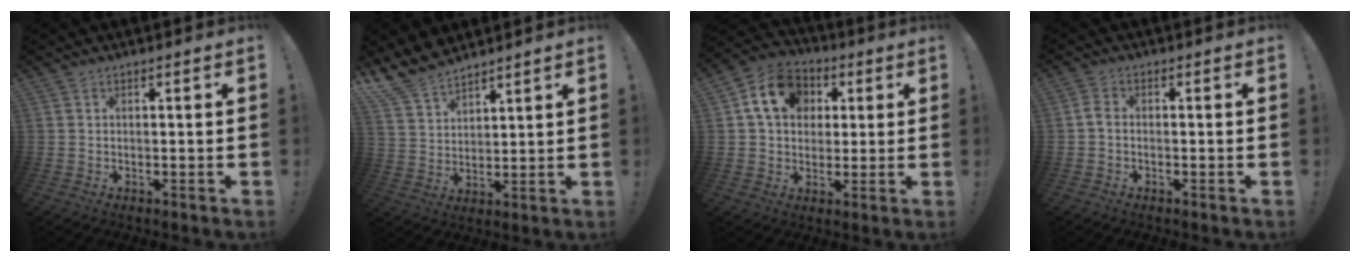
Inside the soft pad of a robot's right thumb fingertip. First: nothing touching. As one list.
[{"total": 10.5, "force": [9.1, 4.4, 2.8], "torque": [-0.065, -0.061, 0.180]}, {"total": 14.5, "force": [4.5, 11.4, 7.7], "torque": [-0.115, 0.000, 0.089]}, {"total": 2.7, "force": [-0.8, 1.6, 2.0], "torque": [-0.040, 0.006, -0.015]}]